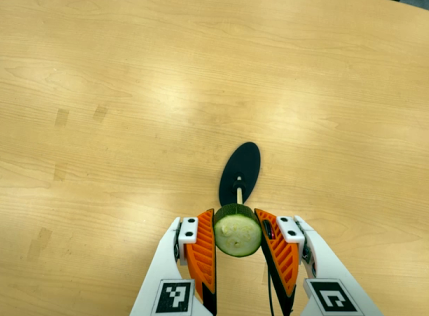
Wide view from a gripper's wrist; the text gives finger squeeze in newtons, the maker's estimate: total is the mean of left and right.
{"total": 10.2, "left": 9.5, "right": 11.0}